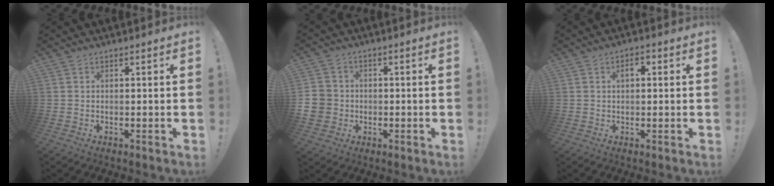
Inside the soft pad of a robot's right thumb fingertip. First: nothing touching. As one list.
[{"total": 7.0, "force": [-0.8, 6.5, 2.4], "torque": [-0.048, 0.013, -0.013]}, {"total": 2.9, "force": [0.8, 1.5, 2.3], "torque": [-0.026, -0.001, 0.007]}]